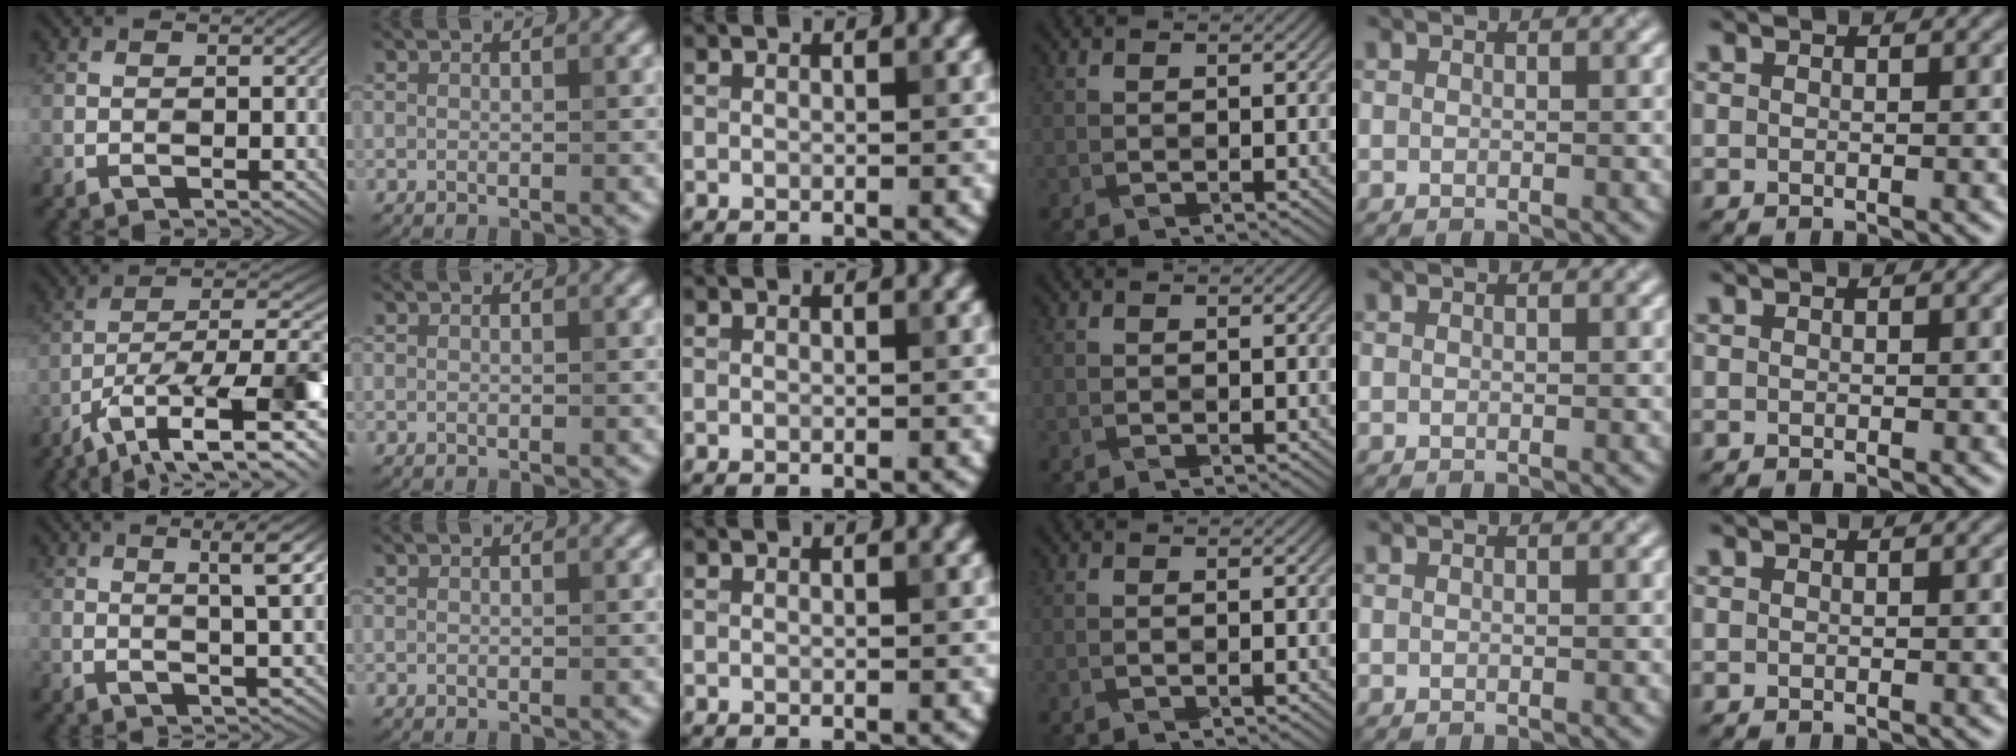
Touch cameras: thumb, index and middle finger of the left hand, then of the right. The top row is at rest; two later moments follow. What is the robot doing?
{"motion": "wrap", "object": "bandana"}